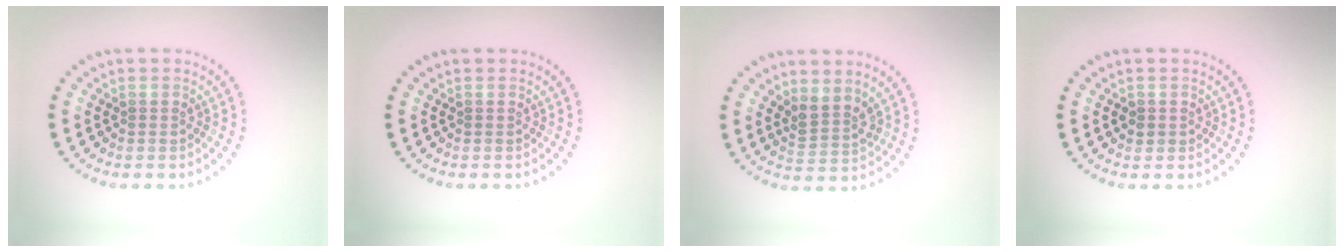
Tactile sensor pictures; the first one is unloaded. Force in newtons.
{"total": 0.0}
{"total": 2.4, "press": 1.8, "slide": 1.5}
{"total": 1.1, "press": 1.0, "slide": 0.5}